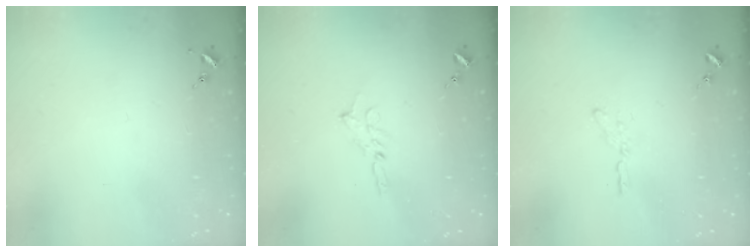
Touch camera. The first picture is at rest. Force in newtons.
{"total": 2.0, "press": 2.0, "slide": 0.2}
{"total": 3.1, "press": 3.1, "slide": 0.3}